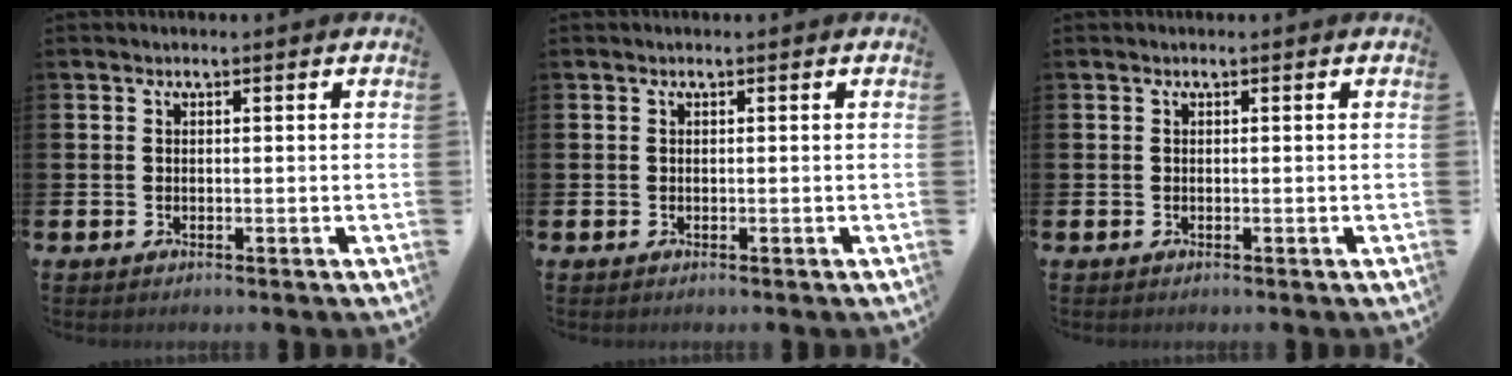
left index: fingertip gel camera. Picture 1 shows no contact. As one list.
[{"total": 0.0}, {"total": 0.0}]